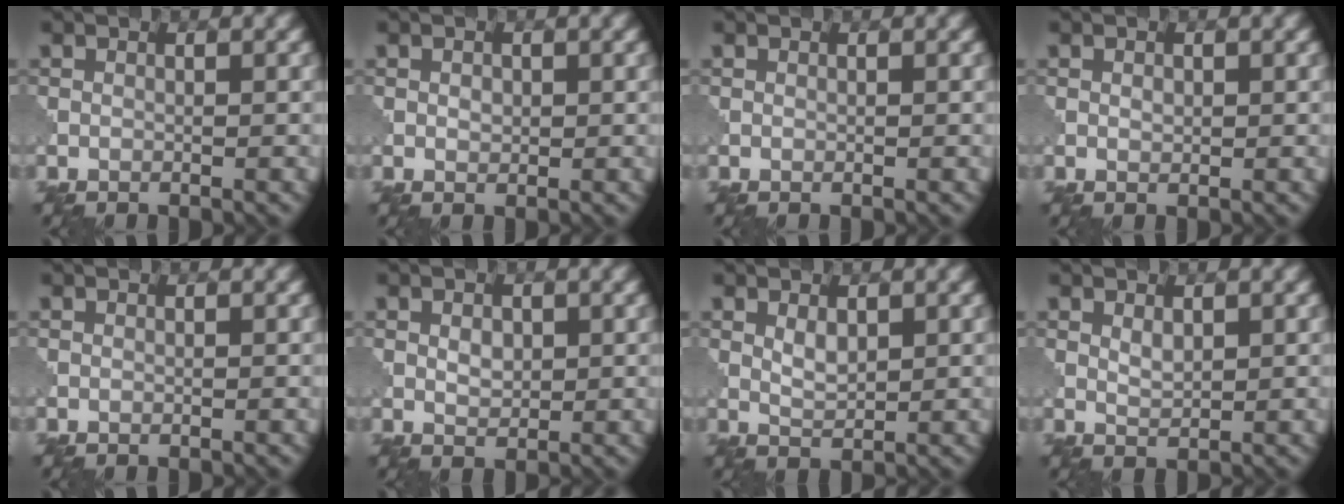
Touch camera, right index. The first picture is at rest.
{"total": 0.8, "force": [0.1, 0.6, 0.5], "torque": [-0.009, 0.000, 0.002]}
{"total": 0.0}
{"total": 0.7, "force": [0.1, 0.5, 0.4], "torque": [-0.008, 0.001, 0.003]}
{"total": 0.0}
{"total": 1.7, "force": [0.4, 1.1, 1.2], "torque": [-0.021, 0.000, 0.007]}
{"total": 1.8, "force": [0.7, 0.9, 1.4], "torque": [-0.030, -0.001, 0.016]}
{"total": 1.4, "force": [0.6, 0.7, 1.0], "torque": [-0.022, -0.001, 0.015]}